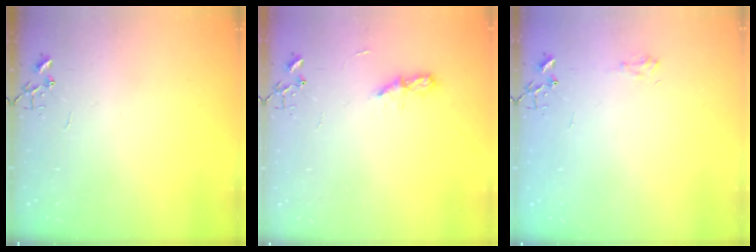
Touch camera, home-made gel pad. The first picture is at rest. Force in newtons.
{"total": 5.1, "press": 5.0, "slide": 0.6}
{"total": 6.7, "press": 6.6, "slide": 0.7}